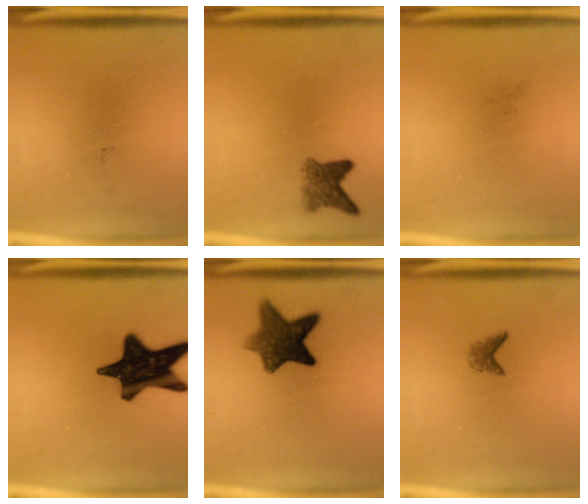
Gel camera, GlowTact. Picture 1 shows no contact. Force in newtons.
{"total": 3.7}
{"total": 0.0}
{"total": 17.9}
{"total": 9.6}
{"total": 1.4}